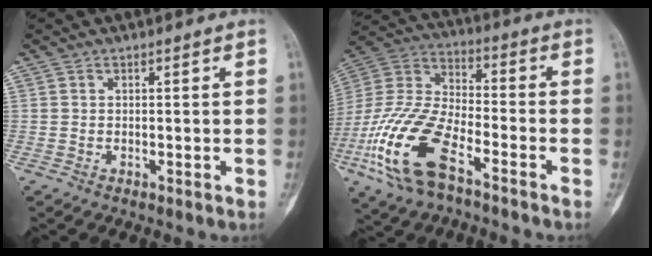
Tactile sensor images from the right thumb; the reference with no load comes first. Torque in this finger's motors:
{"motor_torque": [2.74, 1.37, 1.93, -0.84, 0.33]}